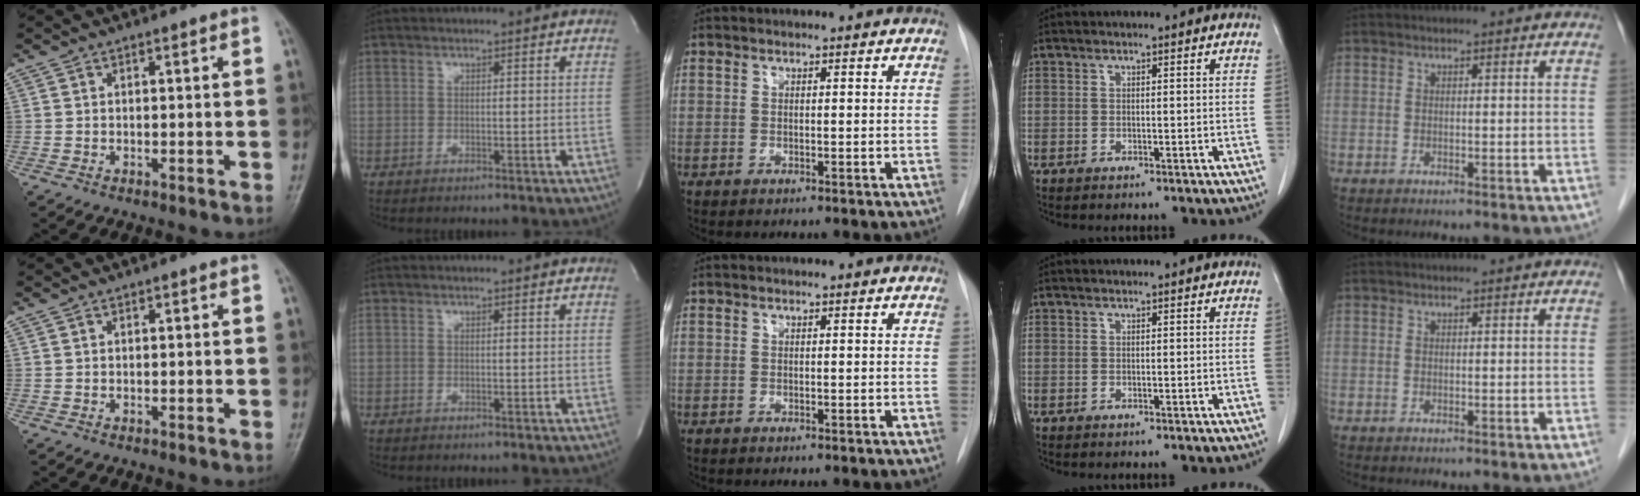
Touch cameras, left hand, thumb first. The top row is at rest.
{}